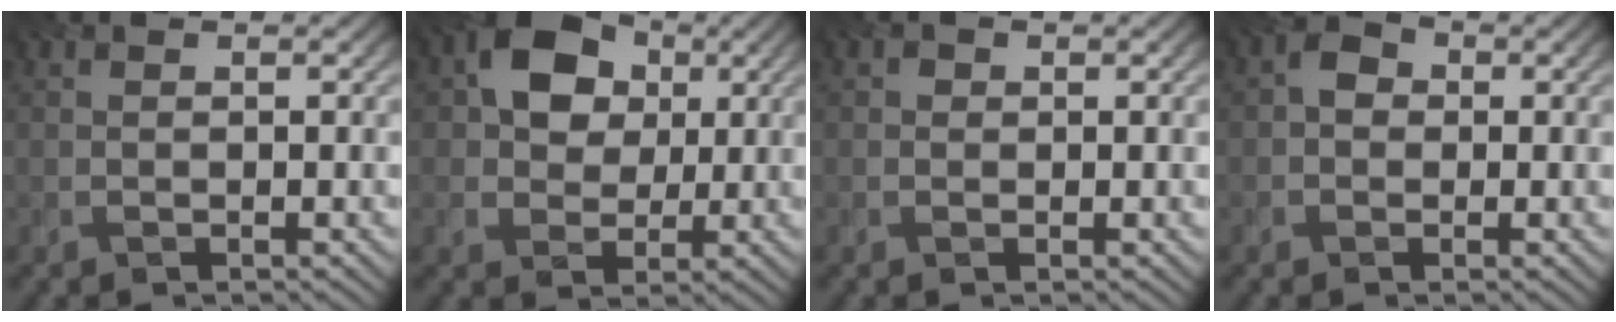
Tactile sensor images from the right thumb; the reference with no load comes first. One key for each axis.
{"total": 8.8, "fx": 2.5, "fy": 6.8, "fz": 5.1, "tx": -0.105, "ty": 0.015, "tz": 0.026}
{"total": 0.7, "fx": 0.1, "fy": 0.7, "fz": 0.2, "tx": 0.001, "ty": -0.004, "tz": -0.003}
{"total": 2.4, "fx": -0.2, "fy": 2.1, "fz": 1.1, "tx": -0.019, "ty": 0.003, "tz": -0.012}